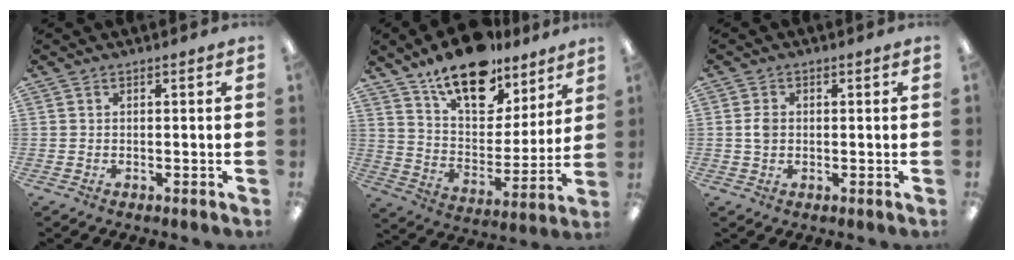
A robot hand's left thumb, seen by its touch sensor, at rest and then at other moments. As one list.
[{"total": 18.3, "force": [13.5, 8.8, 8.7], "torque": [-0.151, -0.081, 0.238]}, {"total": 2.5, "force": [0.2, 1.9, 1.6], "torque": [-0.024, 0.002, 0.001]}]